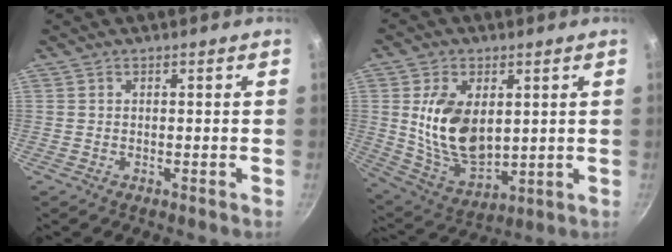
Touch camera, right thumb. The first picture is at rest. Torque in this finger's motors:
{"motor_torque": [1.92, 2.01, 1.32, -0.10, 0.17]}